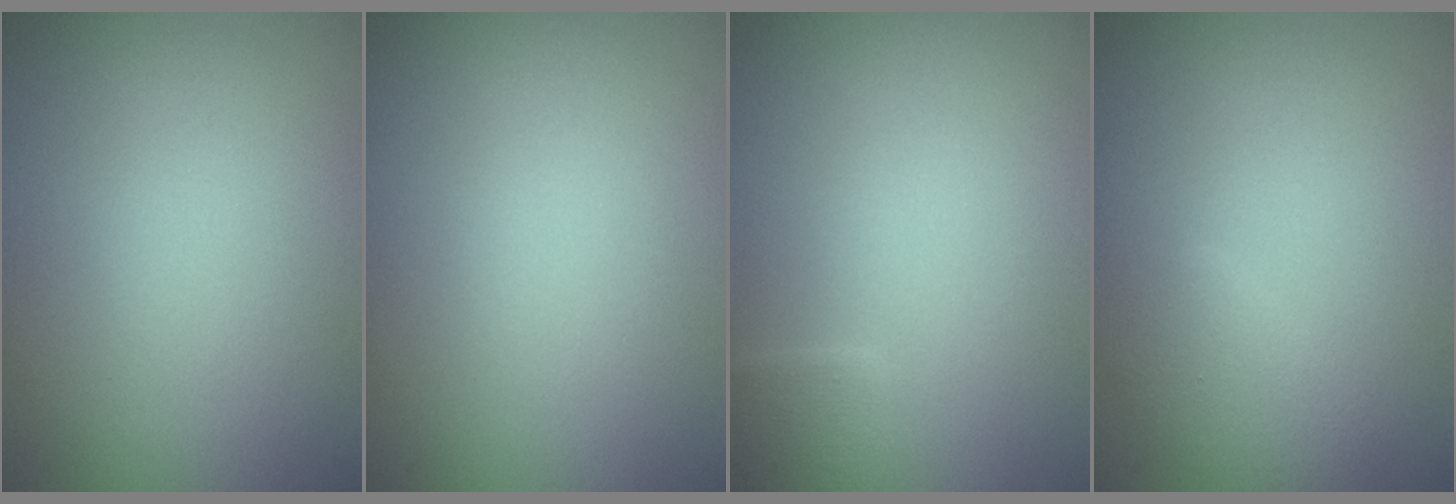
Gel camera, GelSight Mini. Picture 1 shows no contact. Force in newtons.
{"total": 0.0}
{"total": 1.8, "press": 1.8, "slide": 0.1}
{"total": 1.8, "press": 1.8, "slide": 0.1}